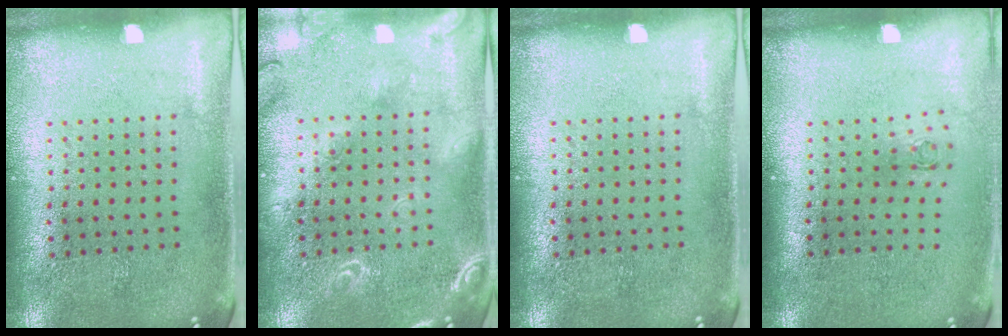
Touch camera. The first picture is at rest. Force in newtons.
{"total": 1.7, "press": 1.7, "slide": 0.2}
{"total": 0.0}
{"total": 0.6, "press": 0.3, "slide": 0.6}